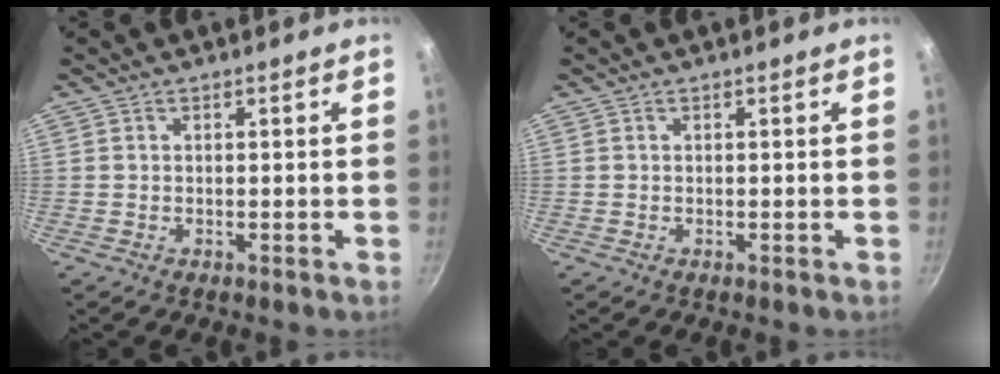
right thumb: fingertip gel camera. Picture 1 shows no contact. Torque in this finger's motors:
{"motor_torque": [-0.28, 0.11, 0.48, -0.30, -0.01]}